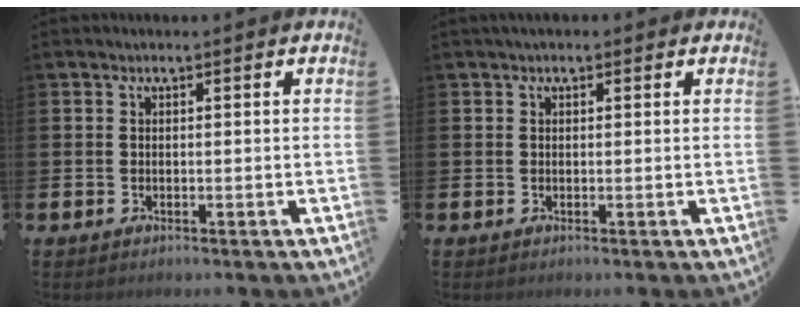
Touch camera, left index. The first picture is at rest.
{"total": 1.0, "force": [0.6, 0.6, 0.5], "torque": [-0.009, 0.008, 0.011]}